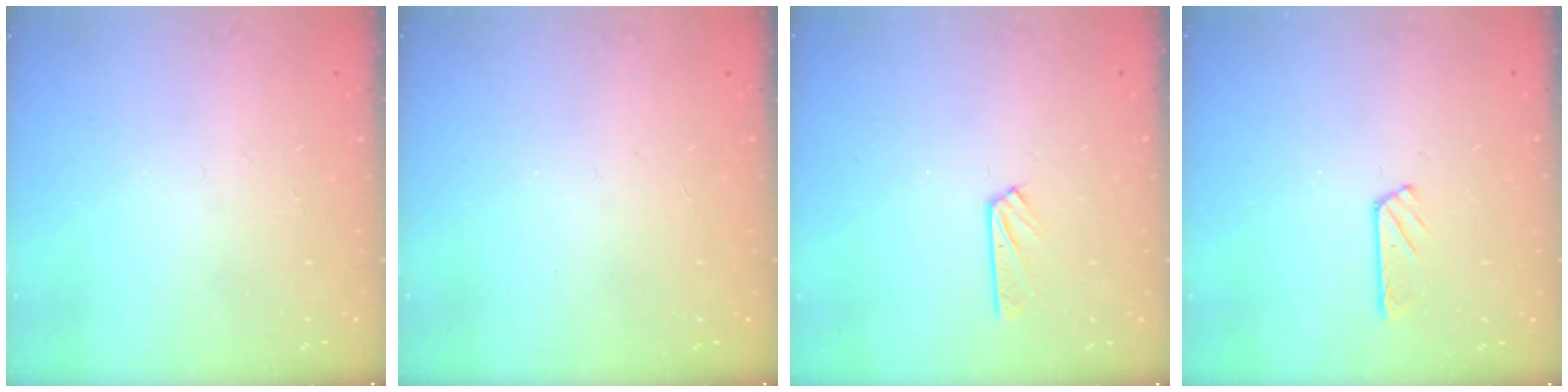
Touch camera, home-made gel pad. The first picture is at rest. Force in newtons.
{"total": 0.0}
{"total": 2.6, "press": 2.5, "slide": 0.3}
{"total": 2.9, "press": 2.9, "slide": 0.3}